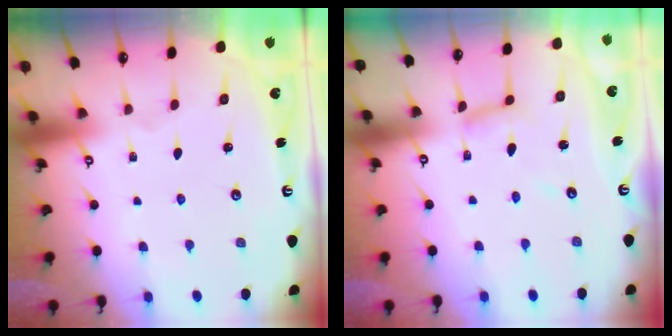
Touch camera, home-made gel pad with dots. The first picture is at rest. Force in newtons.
{"total": 5.1, "press": 5.1, "slide": 0.4}